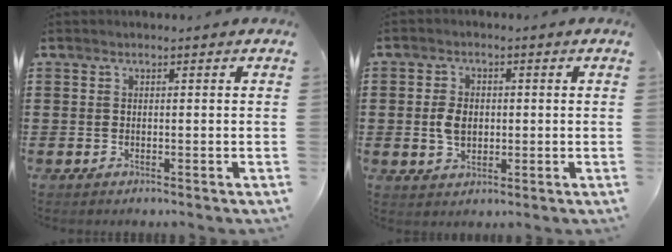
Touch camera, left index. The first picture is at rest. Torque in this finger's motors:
{"motor_torque": [1.09, 1.04, 0.42, 0.05]}